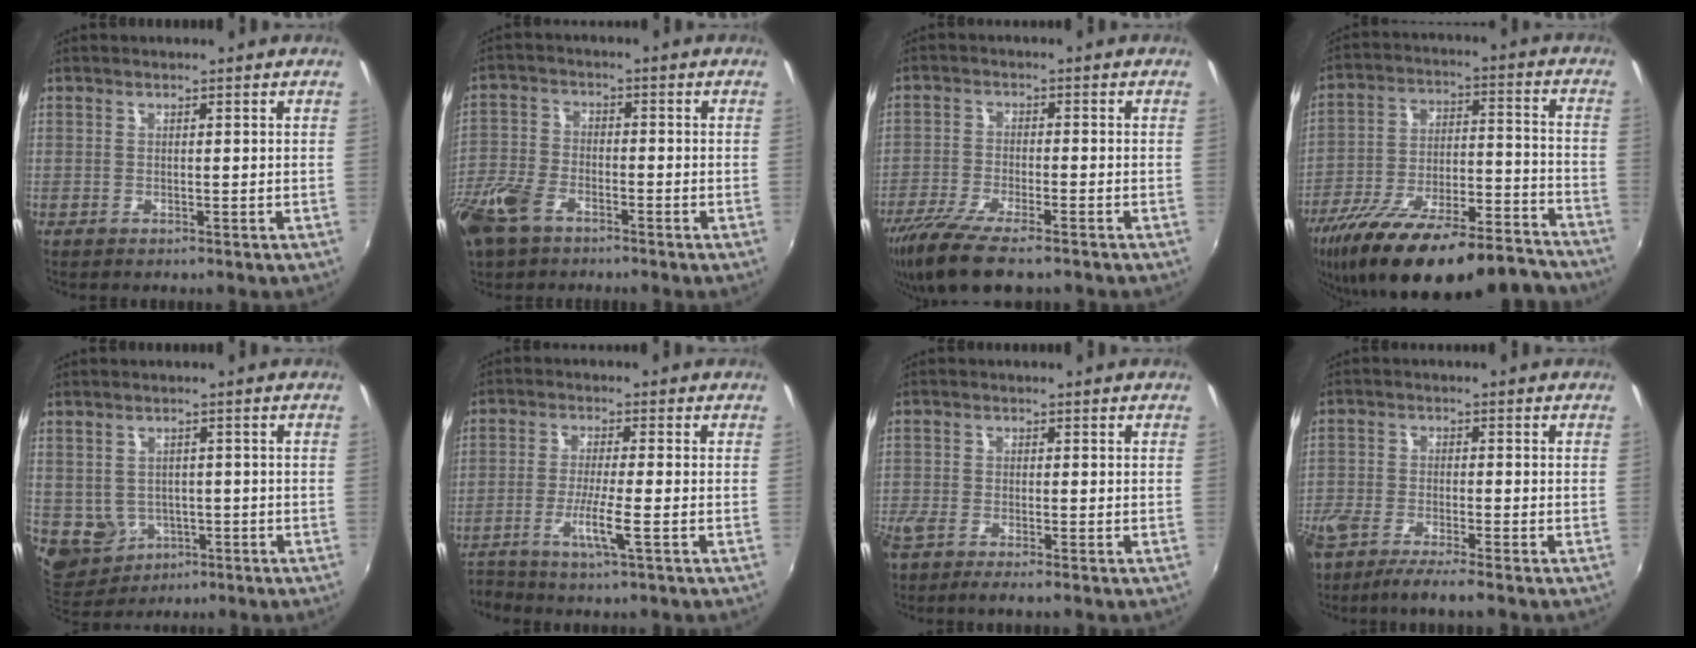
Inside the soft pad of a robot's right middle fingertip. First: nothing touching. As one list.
[{"total": 10.9, "force": [-7.1, 5.5, 6.3], "torque": [-0.159, -0.012, -0.147]}, {"total": 10.8, "force": [-8.0, 2.4, 6.8], "torque": [-0.157, -0.038, -0.149]}, {"total": 27.1, "force": [-22.2, 7.6, 13.6], "torque": [-0.239, -0.021, -0.321]}, {"total": 7.1, "force": [-1.8, 6.4, 2.6], "torque": [-0.070, -0.001, -0.006]}, {"total": 5.4, "force": [-3.0, -0.3, 4.5], "torque": [-0.101, -0.004, -0.058]}, {"total": 4.4, "force": [-3.4, 0.5, 2.8], "torque": [-0.071, -0.018, -0.067]}, {"total": 8.3, "force": [-6.6, 1.0, 4.8], "torque": [-0.121, -0.029, -0.124]}]